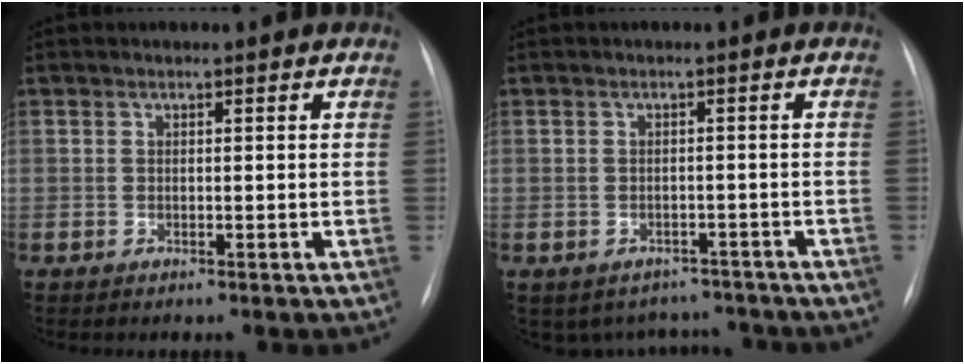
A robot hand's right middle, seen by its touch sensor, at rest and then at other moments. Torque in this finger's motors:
{"motor_torque": [0.21, -0.26, -0.02, -0.02]}